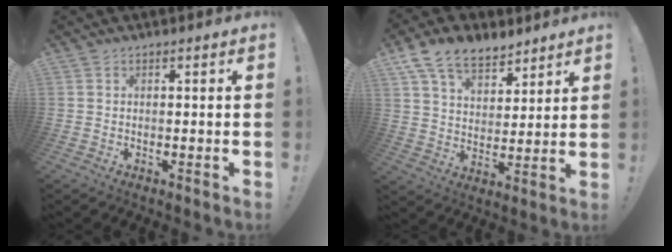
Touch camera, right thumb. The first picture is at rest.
{"total": 12.3, "force": [8.7, 6.9, 5.3], "torque": [-0.098, -0.050, 0.167]}